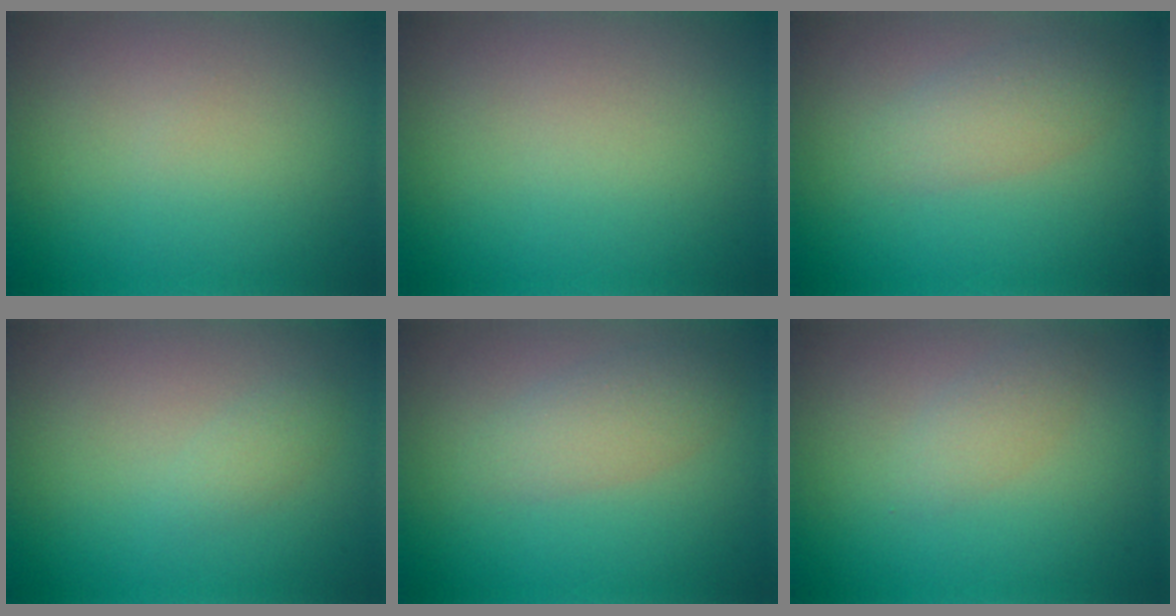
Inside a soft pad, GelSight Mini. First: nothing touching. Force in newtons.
{"total": 0.0}
{"total": 2.4, "press": 2.4, "slide": 0.0}
{"total": 1.0, "press": 1.0, "slide": 0.1}
{"total": 2.4, "press": 2.4, "slide": 0.0}
{"total": 1.4, "press": 1.4, "slide": 0.0}